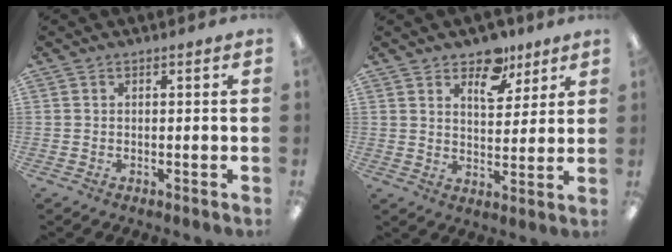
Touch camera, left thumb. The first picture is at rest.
{"total": 9.3, "force": [6.4, 5.2, 4.3], "torque": [-0.040, -0.035, 0.108]}